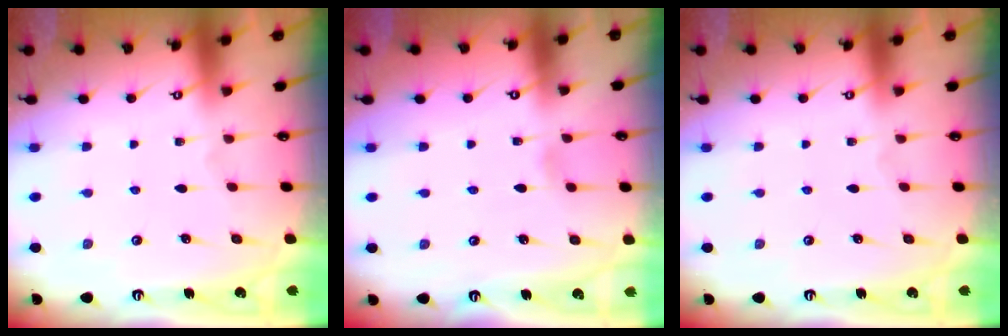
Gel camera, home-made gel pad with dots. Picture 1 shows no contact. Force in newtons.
{"total": 2.5, "press": 2.5, "slide": 0.2}
{"total": 0.0}